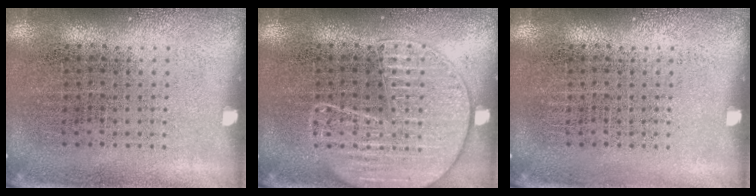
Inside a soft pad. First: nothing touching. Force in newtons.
{"total": 2.9, "press": 2.9, "slide": 0.3}
{"total": 0.0}